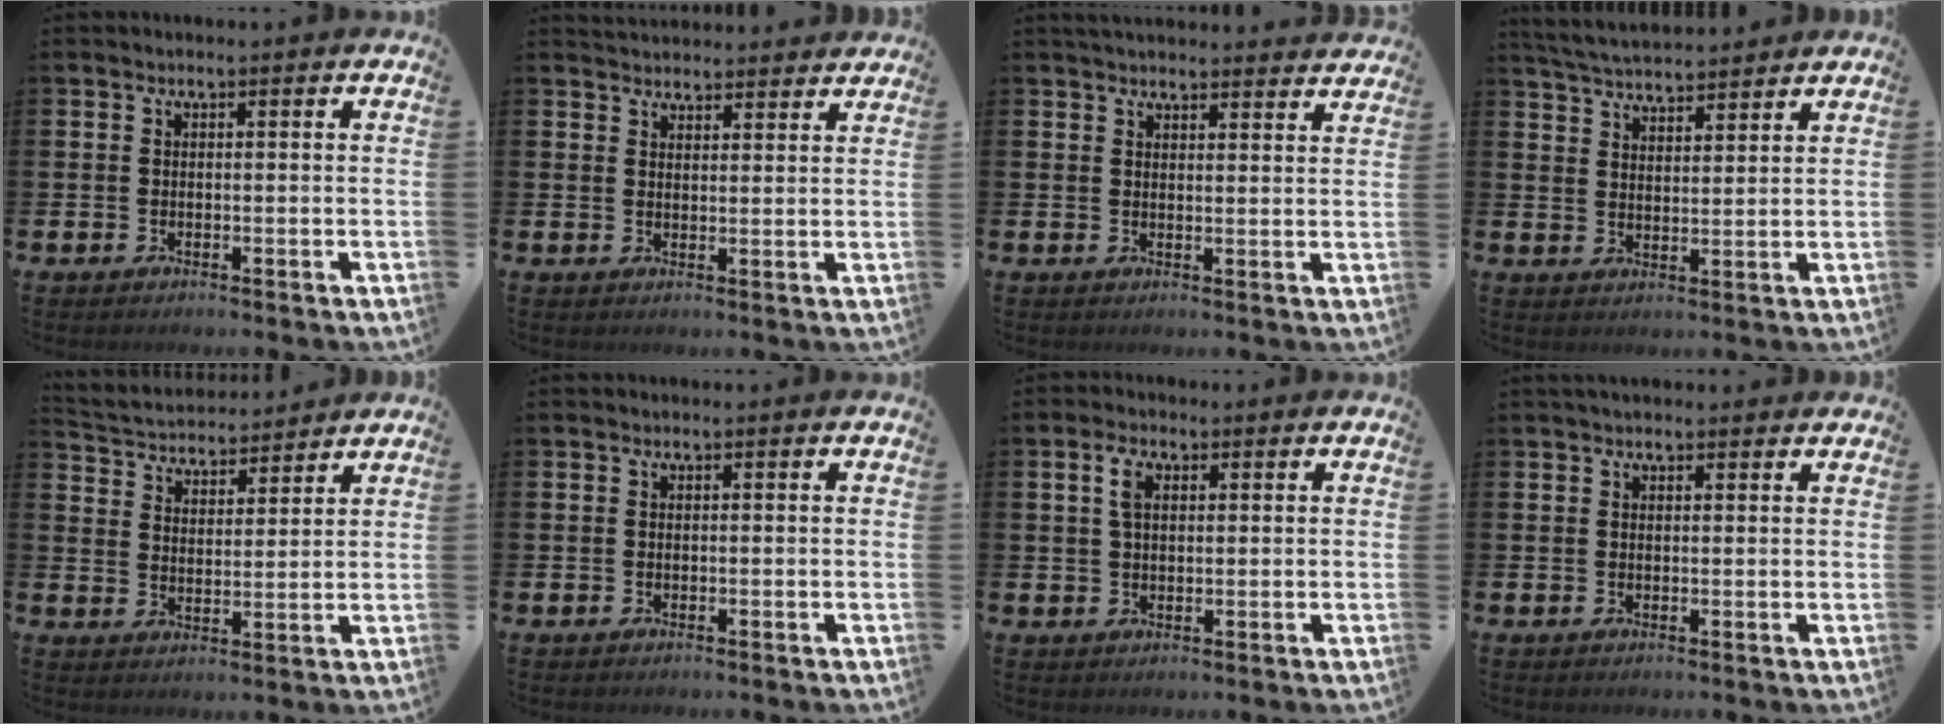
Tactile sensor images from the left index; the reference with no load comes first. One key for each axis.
{"total": 2.9, "fx": 2.8, "fy": 0.5, "fz": -0.1, "tx": 0.008, "ty": -0.020, "tz": 0.050}
{"total": 3.3, "fx": 3.2, "fy": 0.4, "fz": 0.4, "tx": -0.010, "ty": -0.017, "tz": 0.058}
{"total": 4.7, "fx": 4.6, "fy": 0.4, "fz": 0.3, "tx": -0.025, "ty": -0.025, "tz": 0.084}
{"total": 4.2, "fx": 4.1, "fy": 1.1, "fz": -0.3, "tx": -0.018, "ty": -0.032, "tz": 0.069}
{"total": 0.0}
{"total": 3.2, "fx": 1.7, "fy": 1.7, "fz": 2.0, "tx": -0.026, "ty": 0.000, "tz": 0.026}
{"total": 1.2, "fx": 1.0, "fy": 0.4, "fz": 0.4, "tx": 0.002, "ty": 0.000, "tz": 0.015}